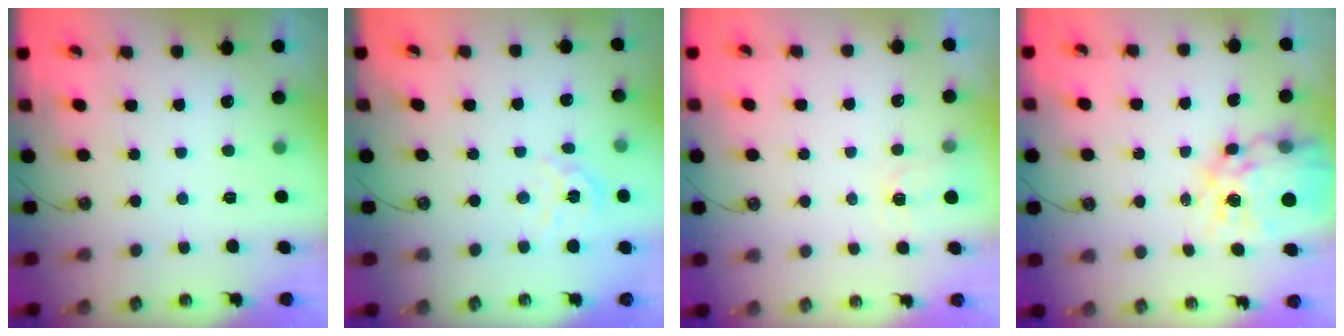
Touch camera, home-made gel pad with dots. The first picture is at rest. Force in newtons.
{"total": 6.3, "press": 6.3, "slide": 0.4}
{"total": 2.9, "press": 2.9, "slide": 0.5}
{"total": 18.2, "press": 18.1, "slide": 1.9}